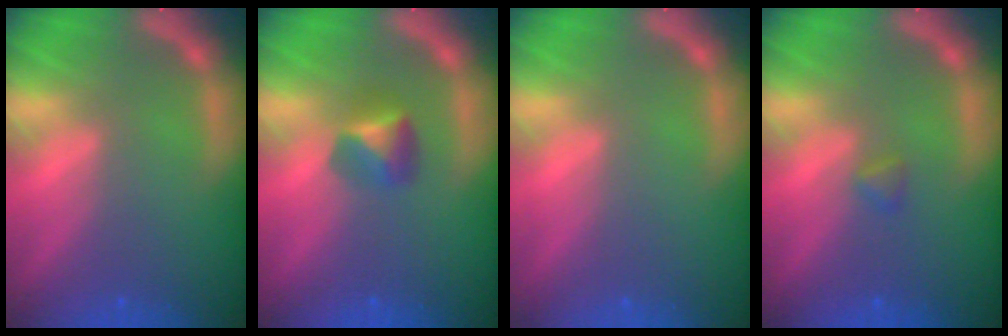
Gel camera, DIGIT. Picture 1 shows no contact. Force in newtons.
{"total": 2.4}
{"total": 0.0}
{"total": 0.9}